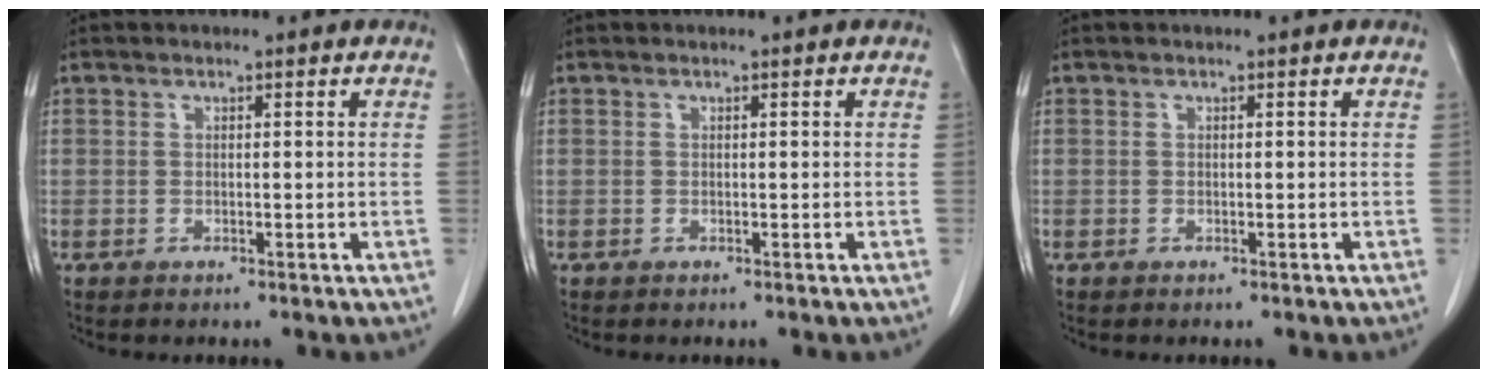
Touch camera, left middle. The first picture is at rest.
{"total": 0.0}
{"total": 0.0}